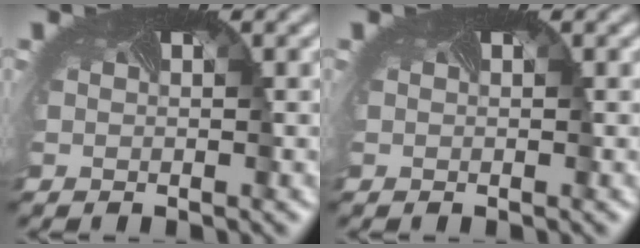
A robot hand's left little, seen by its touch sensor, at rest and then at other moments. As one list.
[{"total": 0.0}]